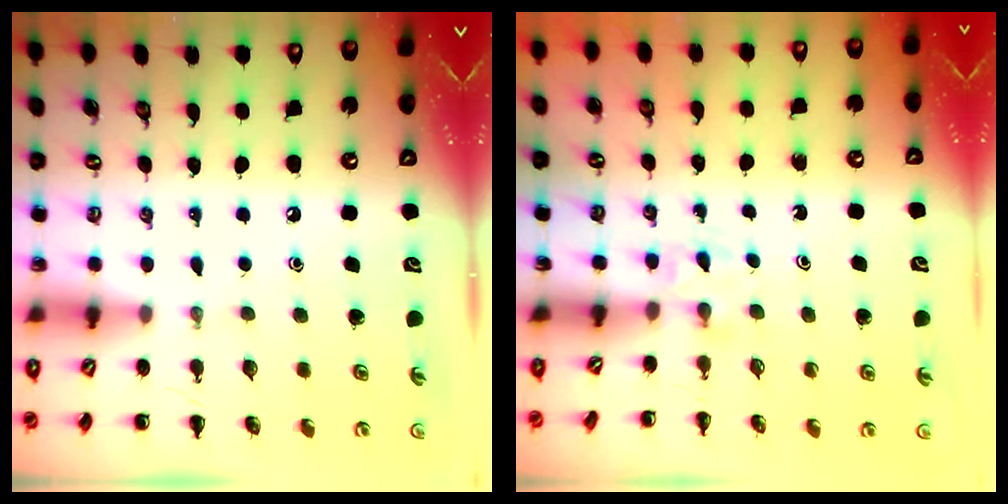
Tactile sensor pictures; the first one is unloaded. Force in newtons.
{"total": 1.4, "press": 1.2, "slide": 0.8}